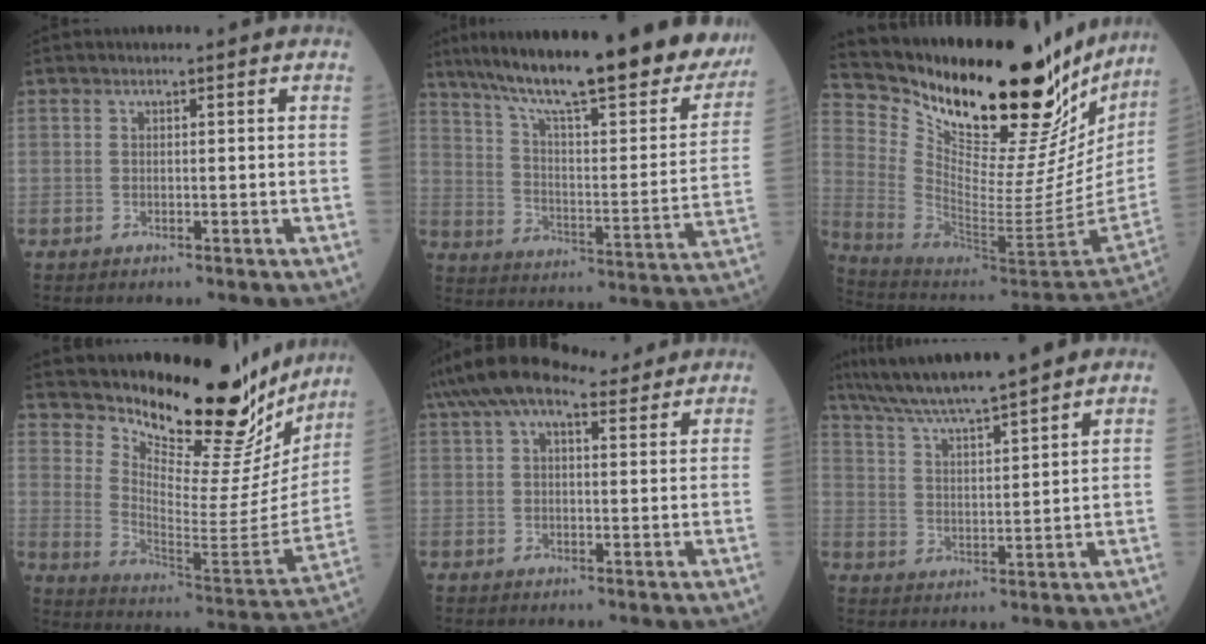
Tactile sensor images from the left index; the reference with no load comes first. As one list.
[{"total": 30.5, "force": [25.1, 4.8, 16.7], "torque": [-0.265, -0.046, 0.337]}, {"total": 32.6, "force": [27.0, 8.4, 16.3], "torque": [-0.270, -0.088, 0.388]}, {"total": 22.2, "force": [19.9, 5.2, 8.3], "torque": [-0.120, -0.078, 0.275]}, {"total": 11.0, "force": [8.1, 3.8, 6.4], "torque": [-0.123, 0.058, 0.136]}, {"total": 12.9, "force": [11.2, -0.2, 6.4], "torque": [-0.118, 0.022, 0.188]}]